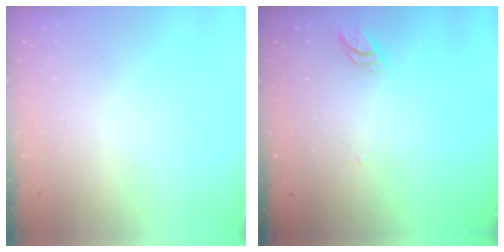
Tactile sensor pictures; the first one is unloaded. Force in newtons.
{"total": 3.5, "press": 3.5, "slide": 0.5}